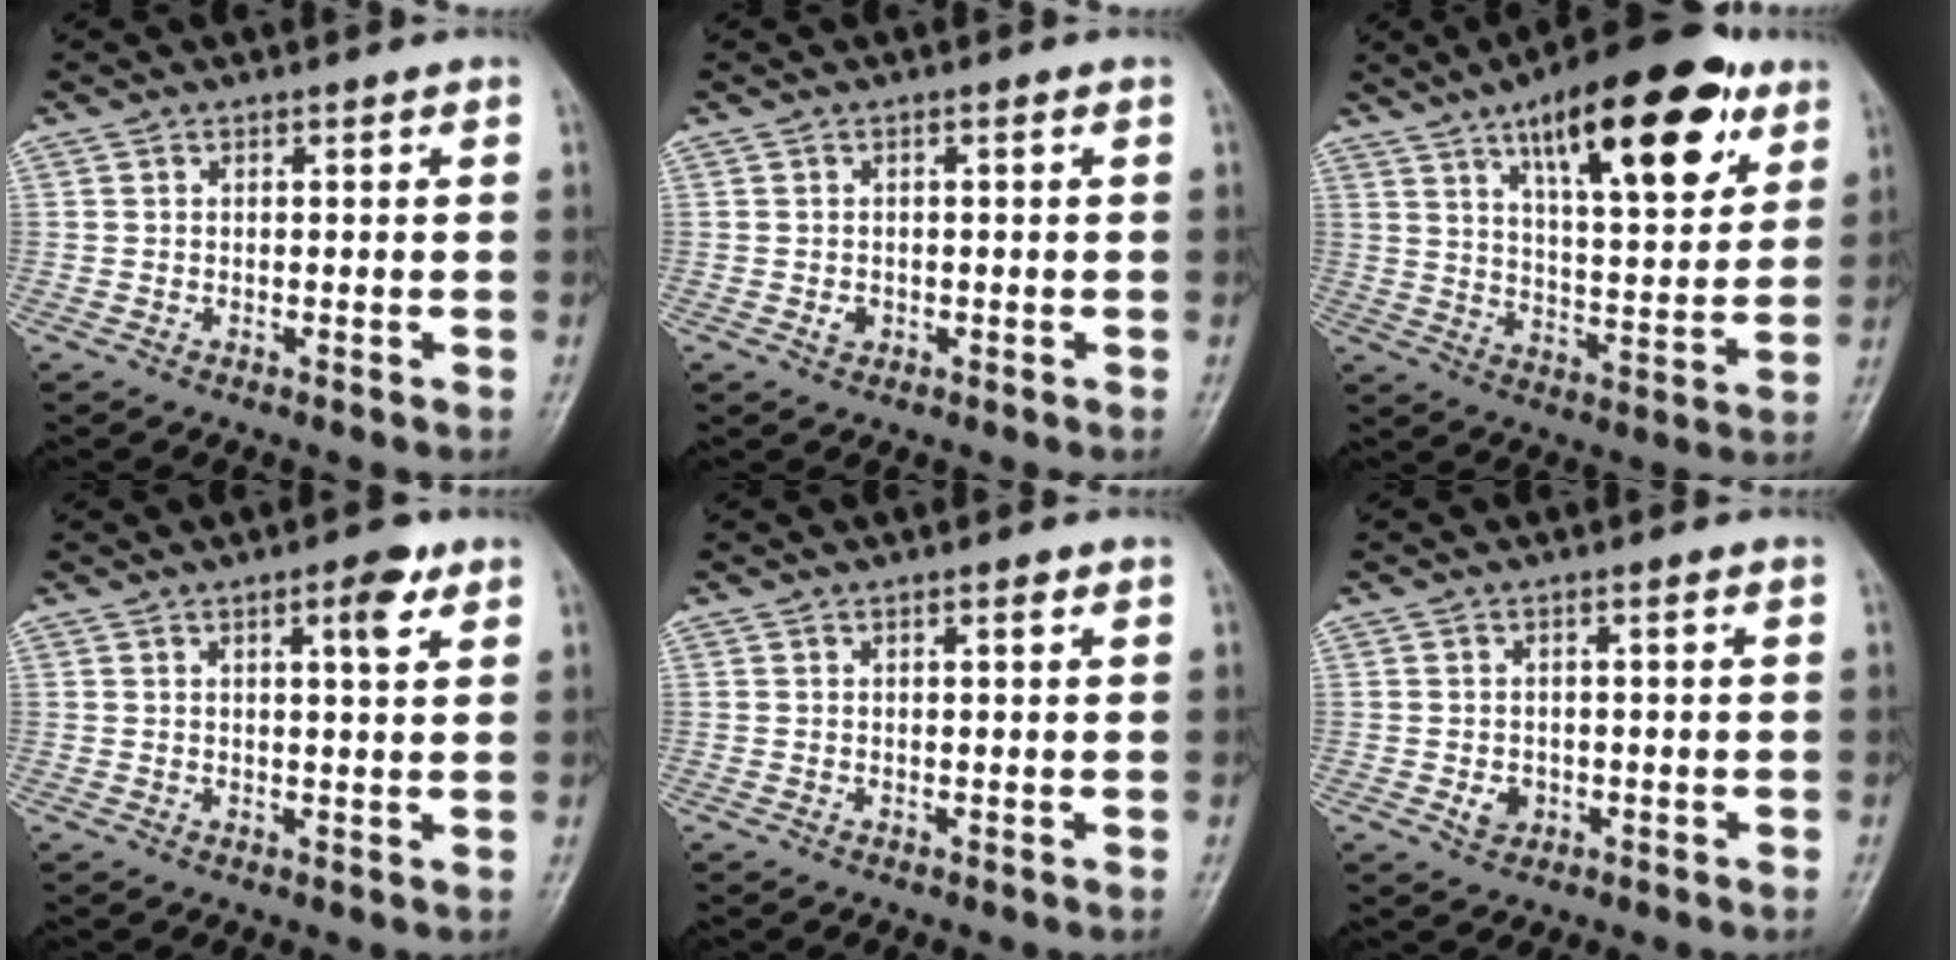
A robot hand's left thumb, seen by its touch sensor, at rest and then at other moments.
{"total": 1.5, "force": [-0.4, 1.2, 0.8], "torque": [-0.008, 0.005, -0.005]}
{"total": 22.3, "force": [11.8, 7.9, 17.2], "torque": [-0.227, -0.035, 0.182]}
{"total": 4.4, "force": [2.3, 1.2, 3.6], "torque": [-0.047, -0.009, 0.032]}
{"total": 0.9, "force": [0.5, 0.3, 0.8], "torque": [-0.013, 0.001, 0.005]}
{"total": 2.7, "force": [-0.7, 2.2, 1.3], "torque": [-0.014, 0.002, -0.007]}